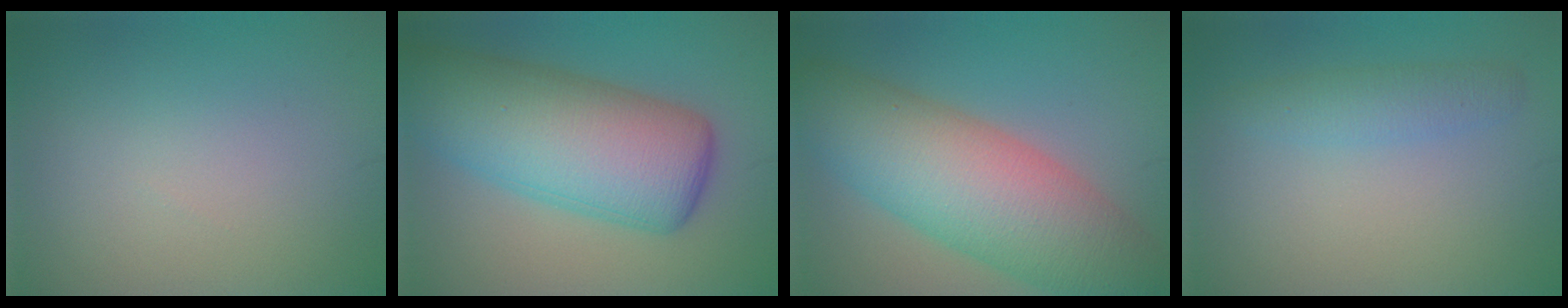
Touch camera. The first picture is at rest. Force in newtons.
{"total": 11.3, "press": 11.2, "slide": 0.4}
{"total": 11.3, "press": 11.3, "slide": 0.5}
{"total": 2.2, "press": 2.2, "slide": 0.2}